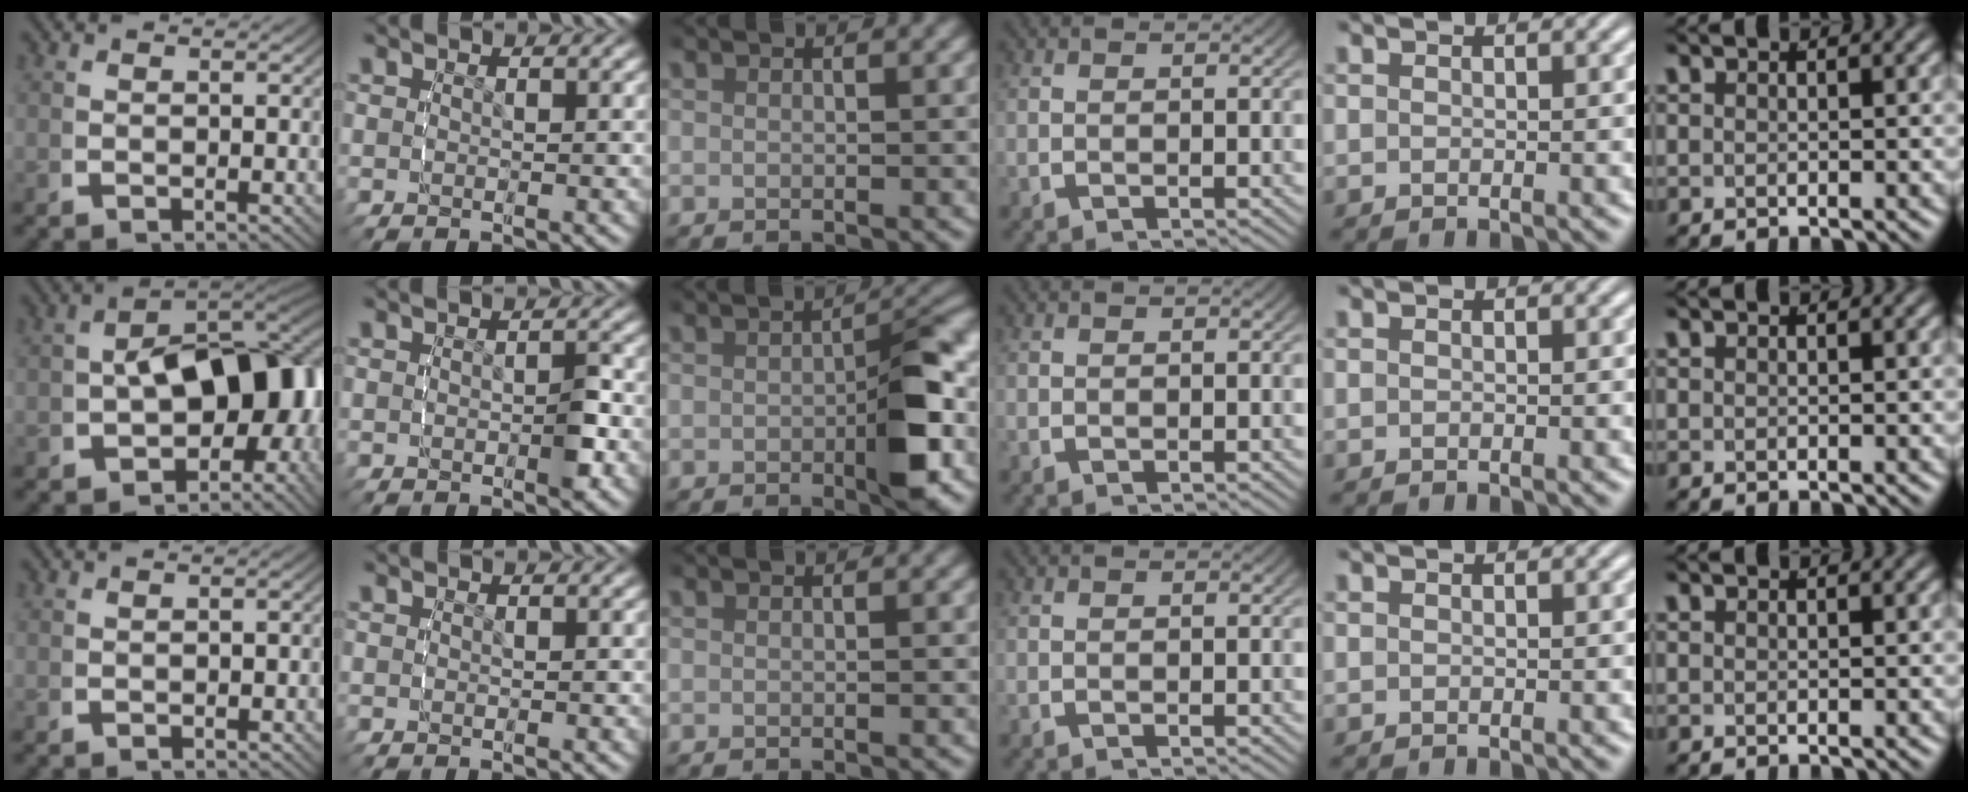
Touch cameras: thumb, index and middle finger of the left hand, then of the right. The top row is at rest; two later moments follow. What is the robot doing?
{"motion": "lift_and_place", "object": "legos"}